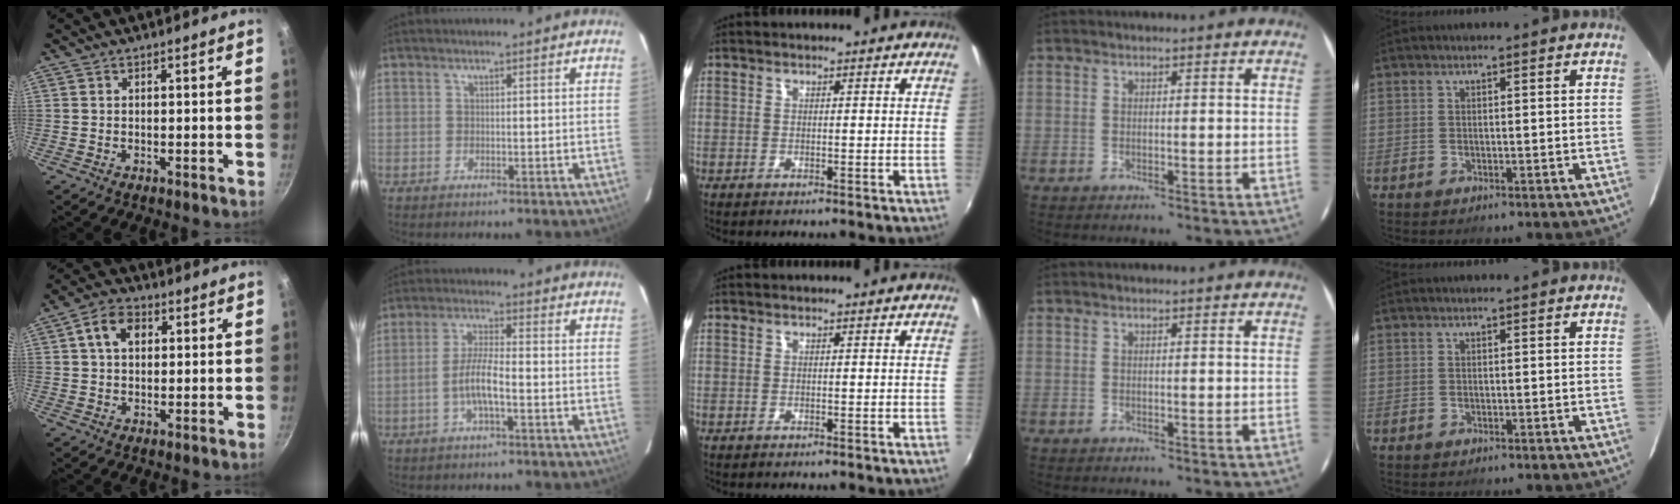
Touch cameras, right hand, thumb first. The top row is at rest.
{"thumb": {"total": 6.9, "force": [1.8, 4.9, 4.5], "torque": [-0.062, 0.011, 0.022]}, "index": {"total": 5.9, "force": [-2.1, 0.8, 5.4], "torque": [-0.112, 0.004, -0.041]}}